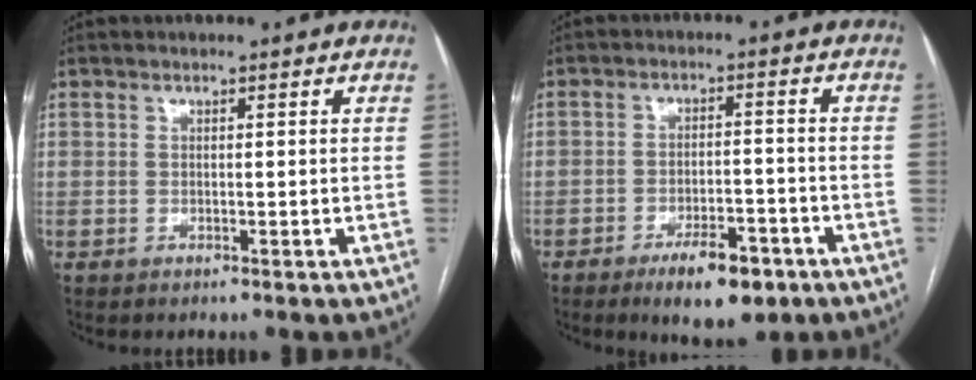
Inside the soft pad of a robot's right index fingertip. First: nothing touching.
{"total": 8.4, "force": [-5.2, 2.9, 5.9], "torque": [-0.090, -0.003, -0.076]}